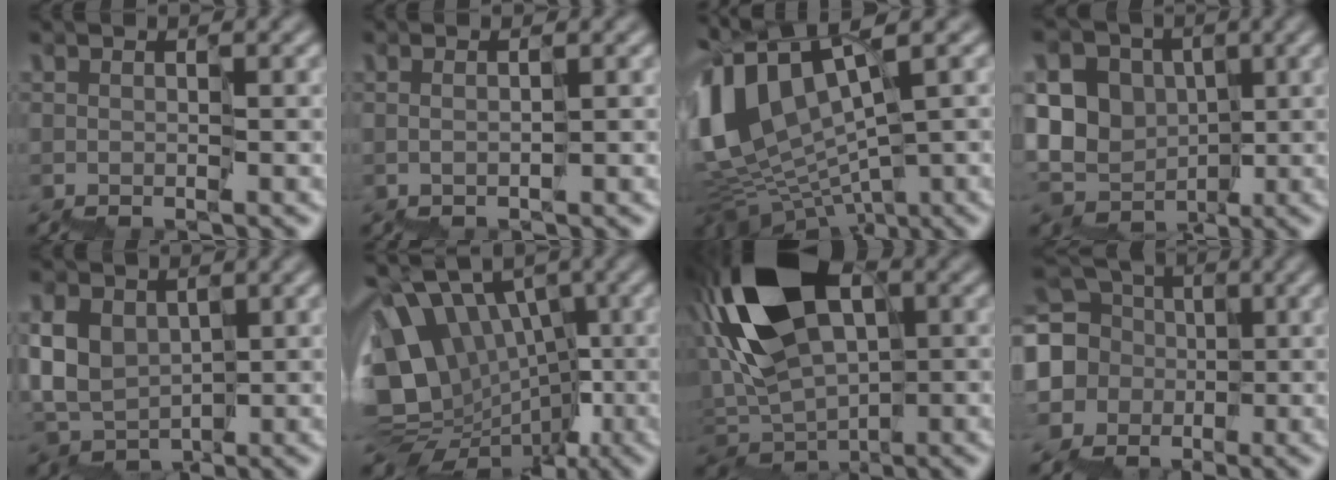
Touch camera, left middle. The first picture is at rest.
{"total": 1.1, "force": [0.1, -1.1, -0.2], "torque": [0.001, -0.002, 0.008]}
{"total": 8.2, "force": [1.2, 4.8, 6.5], "torque": [-0.150, 0.015, 0.028]}
{"total": 5.4, "force": [-0.1, 4.8, 2.5], "torque": [-0.030, 0.008, -0.014]}
{"total": 4.4, "force": [0.8, 3.7, 2.2], "torque": [-0.042, 0.022, 0.003]}
{"total": 10.3, "force": [-0.2, 7.9, 6.7], "torque": [-0.097, 0.029, 0.005]}
{"total": 12.6, "force": [1.4, 7.4, 10.1], "torque": [-0.198, 0.017, 0.016]}
{"total": 8.2, "force": [0.2, 7.7, 2.8], "torque": [-0.088, 0.032, -0.032]}